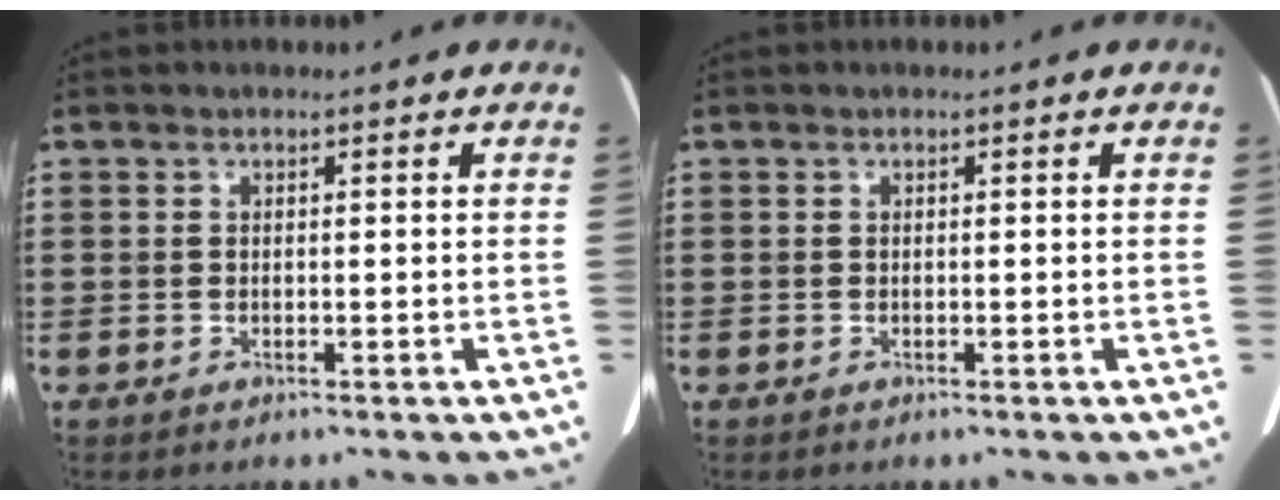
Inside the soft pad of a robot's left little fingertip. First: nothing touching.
{"total": 0.0}